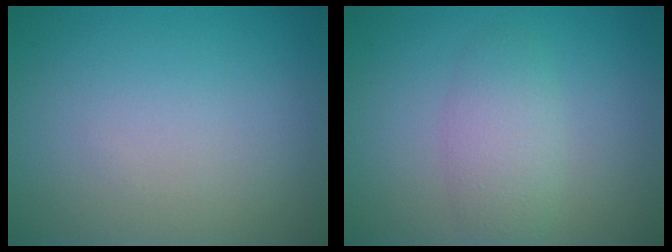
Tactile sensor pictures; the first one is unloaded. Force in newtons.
{"total": 2.8, "press": 2.8, "slide": 0.2}